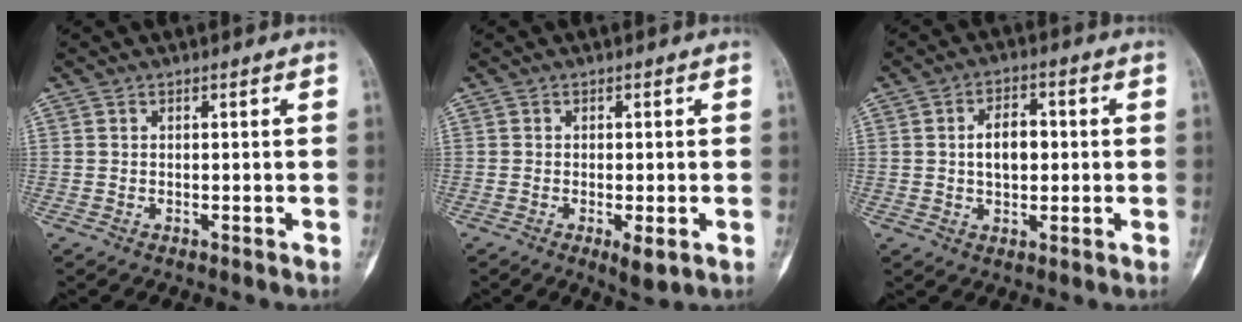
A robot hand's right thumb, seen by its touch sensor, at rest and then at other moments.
{"total": 3.0, "force": [-1.1, 0.9, 2.7], "torque": [-0.047, -0.009, -0.018]}
{"total": 6.3, "force": [0.3, 3.9, 5.0], "torque": [-0.069, 0.010, 0.002]}